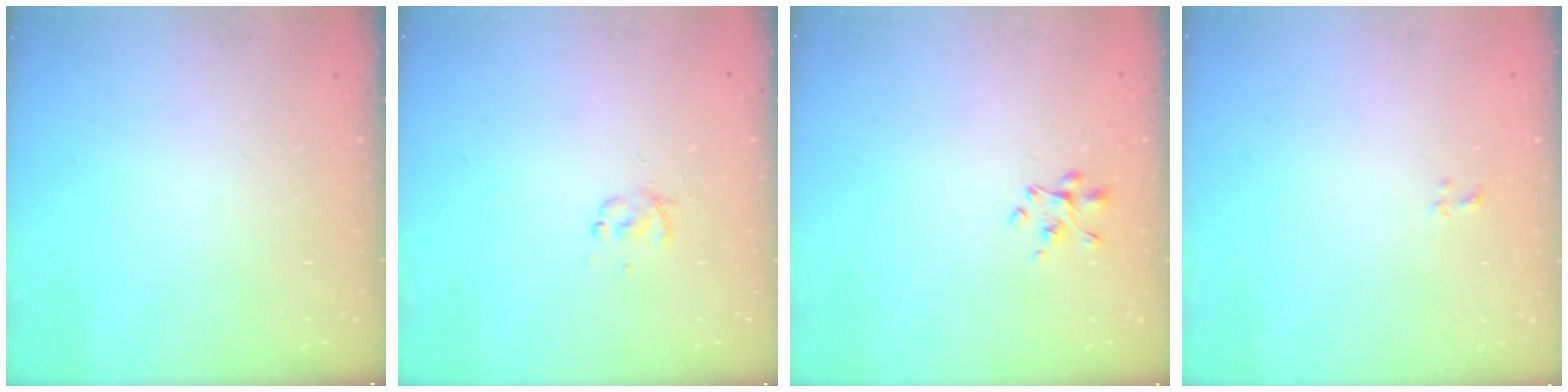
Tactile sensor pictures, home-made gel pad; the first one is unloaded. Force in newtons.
{"total": 0.9, "press": 0.9, "slide": 0.2}
{"total": 2.4, "press": 2.3, "slide": 0.7}
{"total": 1.1, "press": 0.9, "slide": 0.6}